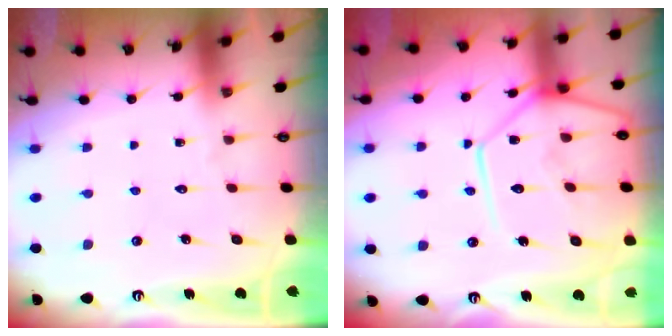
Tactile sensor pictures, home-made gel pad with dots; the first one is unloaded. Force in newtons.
{"total": 15.1, "press": 15.0, "slide": 1.6}